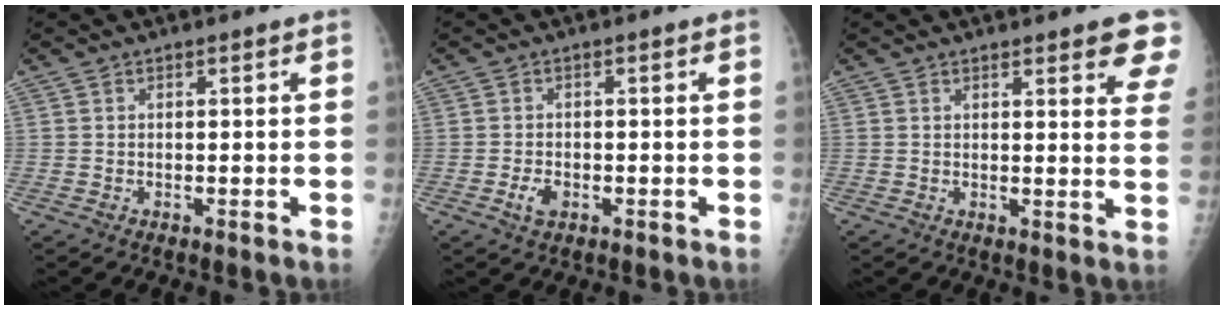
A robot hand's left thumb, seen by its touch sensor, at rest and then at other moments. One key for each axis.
{"total": 2.6, "fx": -1.0, "fy": 1.6, "fz": 1.7, "tx": -0.032, "ty": 0.002, "tz": -0.017}
{"total": 7.6, "fx": 5.4, "fy": 1.7, "fz": 5.1, "tx": -0.038, "ty": -0.022, "tz": 0.055}